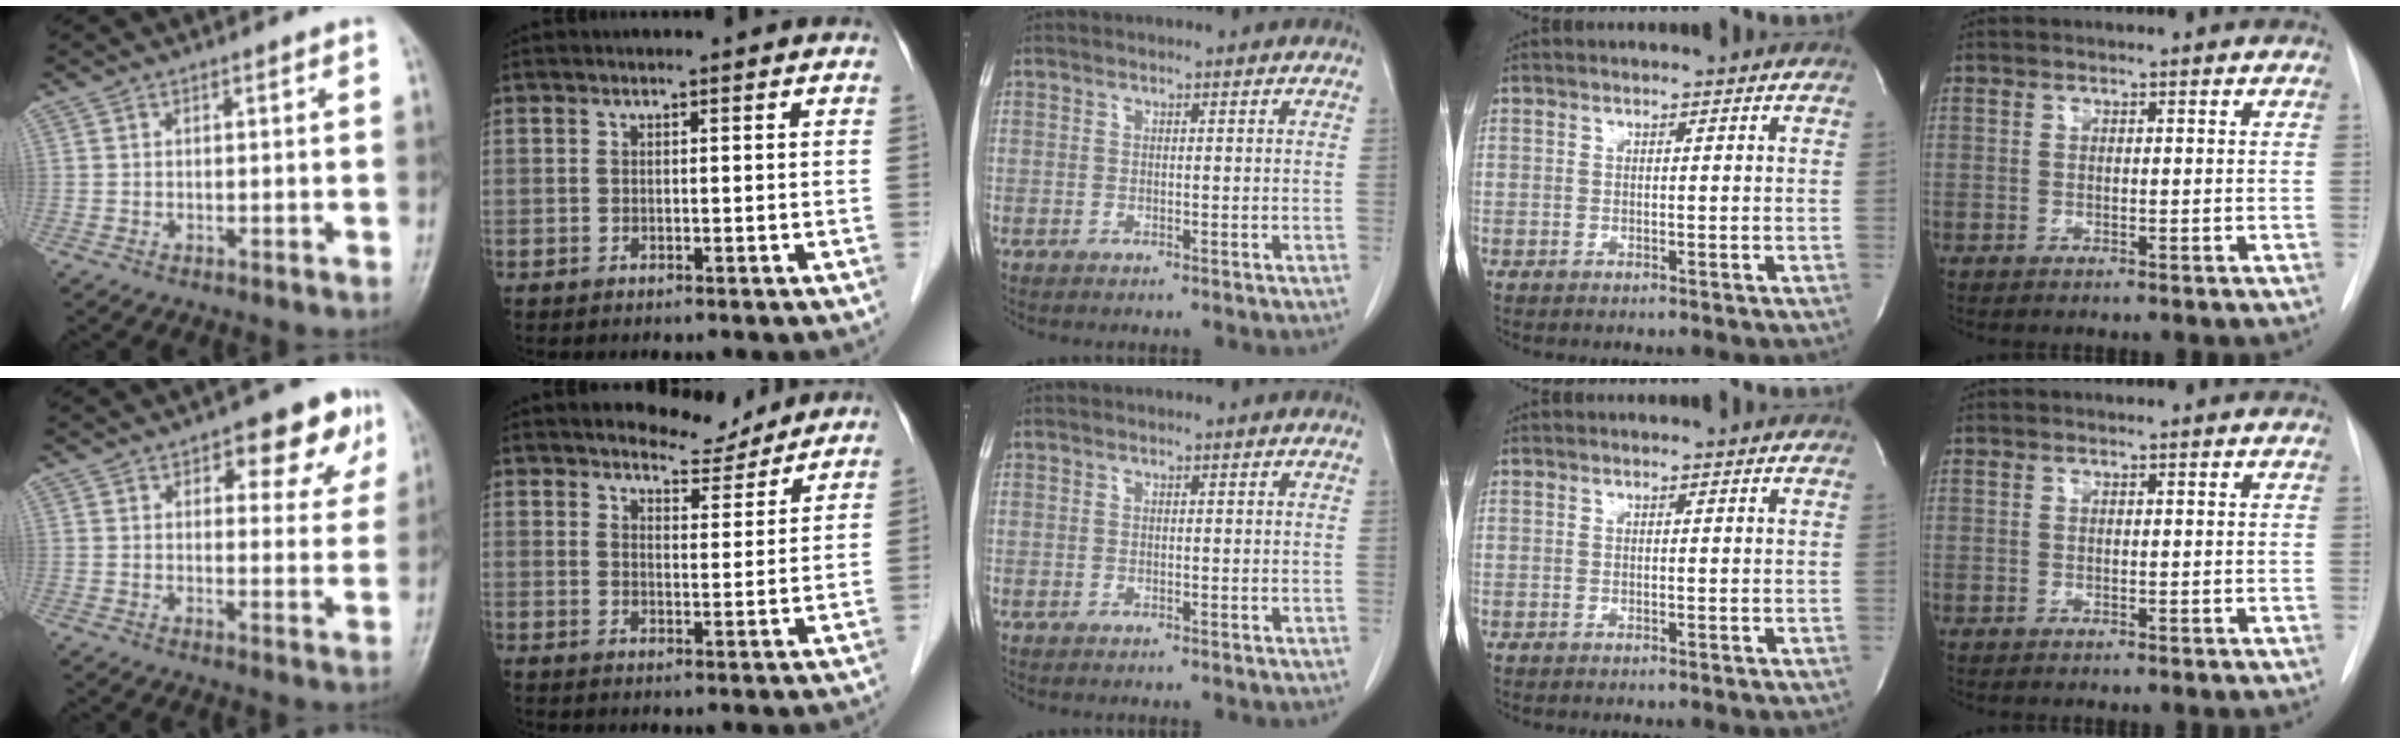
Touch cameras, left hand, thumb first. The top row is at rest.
{"thumb": {"total": 10.9, "force": [5.9, 5.1, 7.7], "torque": [-0.047, -0.019, 0.068]}, "index": {"total": 5.8, "force": [5.5, 1.5, 0.7], "torque": [-0.011, -0.009, 0.078]}}